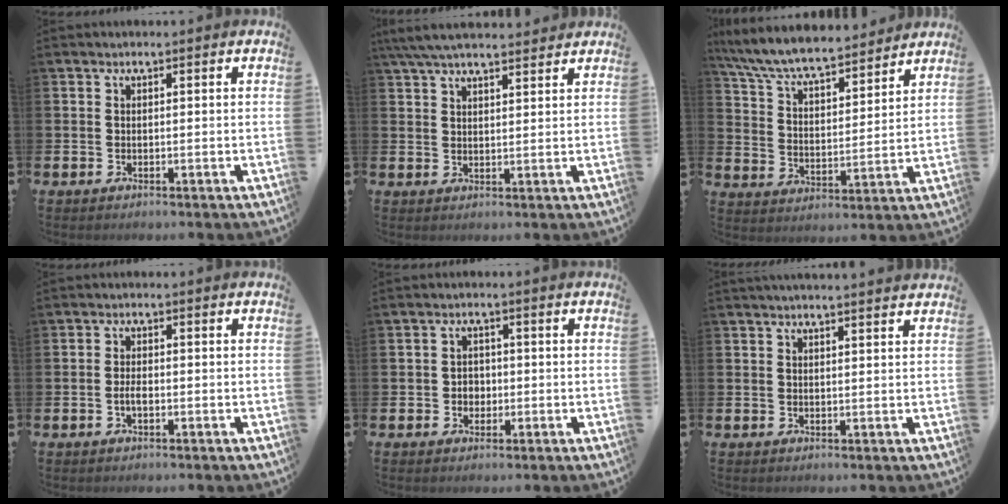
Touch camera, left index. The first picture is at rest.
{"total": 5.6, "force": [5.1, 1.1, 2.1], "torque": [-0.053, -0.013, 0.095]}
{"total": 8.1, "force": [7.5, 1.3, 2.7], "torque": [-0.090, -0.052, 0.132]}
{"total": 1.8, "force": [-0.5, 0.8, 1.5], "torque": [-0.027, 0.000, -0.011]}
{"total": 2.2, "force": [-0.3, 2.0, 0.8], "torque": [-0.011, 0.003, -0.011]}
{"total": 2.0, "force": [2.0, -0.2, 0.3], "torque": [0.001, -0.011, 0.034]}